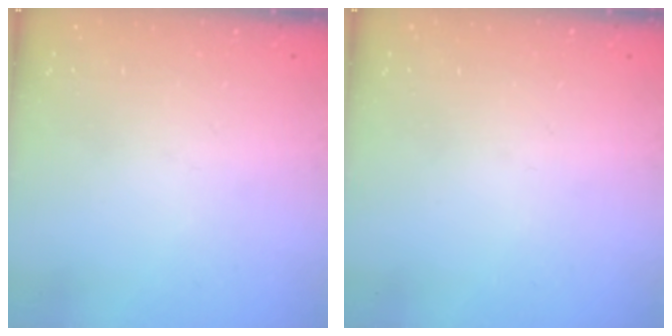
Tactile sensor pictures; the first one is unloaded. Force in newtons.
{"total": 0.0}